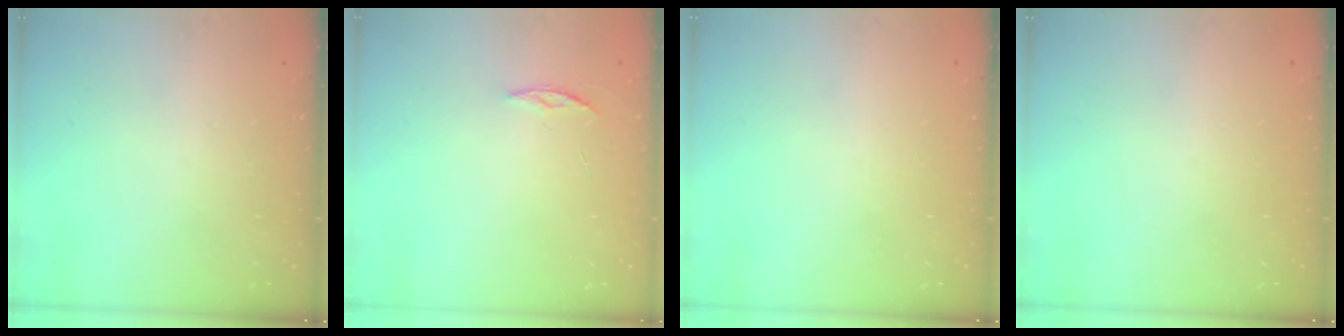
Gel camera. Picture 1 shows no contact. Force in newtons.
{"total": 3.5, "press": 3.5, "slide": 0.4}
{"total": 0.0}
{"total": 0.0}